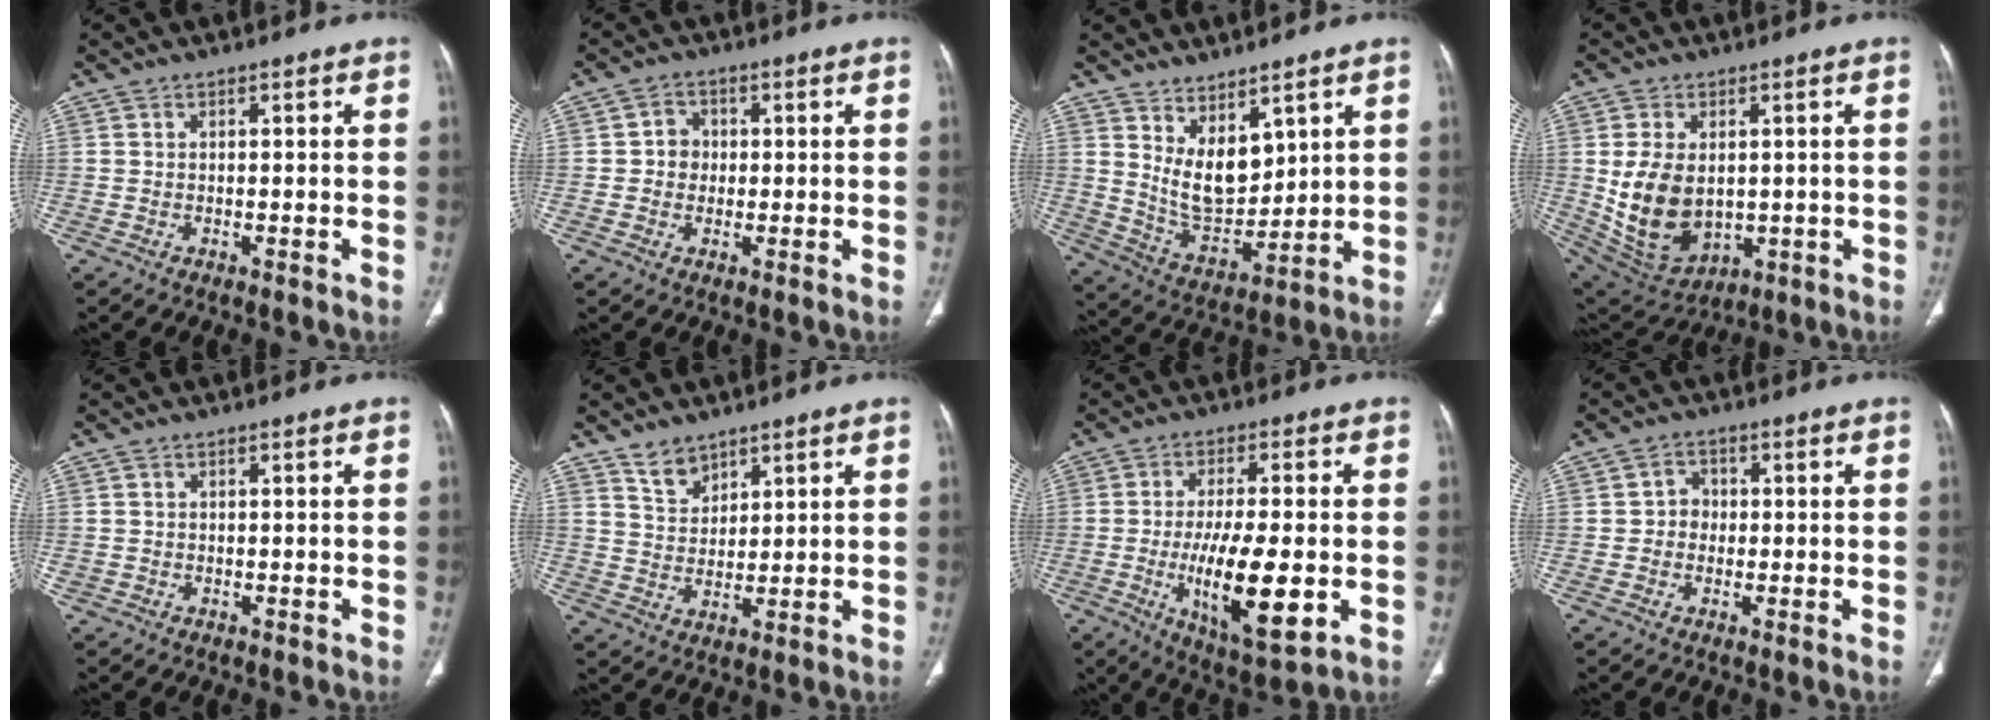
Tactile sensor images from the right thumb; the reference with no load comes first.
{"total": 3.8, "force": [0.0, 3.4, 1.5], "torque": [-0.002, 0.008, -0.007]}
{"total": 10.4, "force": [5.2, 5.6, 6.9], "torque": [-0.085, -0.056, 0.117]}
{"total": 14.0, "force": [-0.1, 9.5, 10.3], "torque": [-0.176, -0.007, 0.031]}
{"total": 0.9, "force": [-0.3, 0.8, 0.1], "torque": [-0.002, 0.004, -0.009]}
{"total": 4.7, "force": [3.6, 2.7, 1.3], "torque": [-0.003, -0.029, 0.073]}
{"total": 16.1, "force": [-3.2, 5.1, 14.9], "torque": [-0.247, -0.015, -0.047]}
{"total": 3.3, "force": [-0.3, 3.0, 1.3], "torque": [0.002, 0.010, -0.014]}